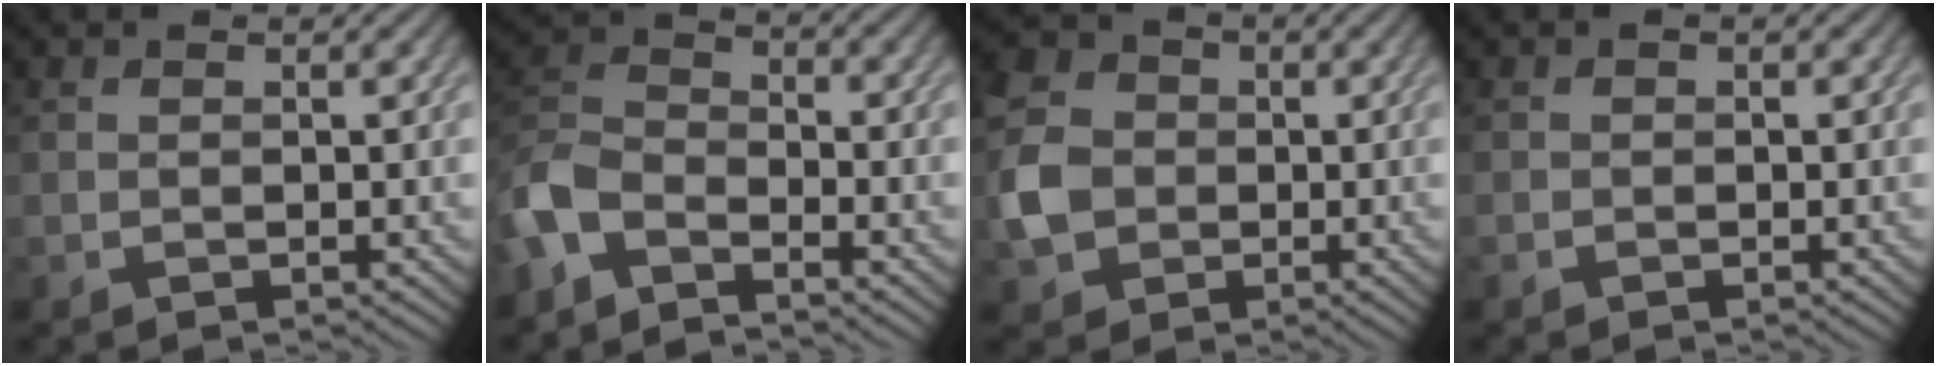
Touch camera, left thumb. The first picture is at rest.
{"total": 7.6, "force": [-5.3, 3.4, 4.1], "torque": [-0.100, -0.004, -0.126]}
{"total": 6.4, "force": [-0.8, 5.6, 3.0], "torque": [-0.084, 0.003, -0.030]}
{"total": 0.6, "force": [-0.4, 0.4, 0.1], "torque": [-0.001, -0.003, -0.006]}